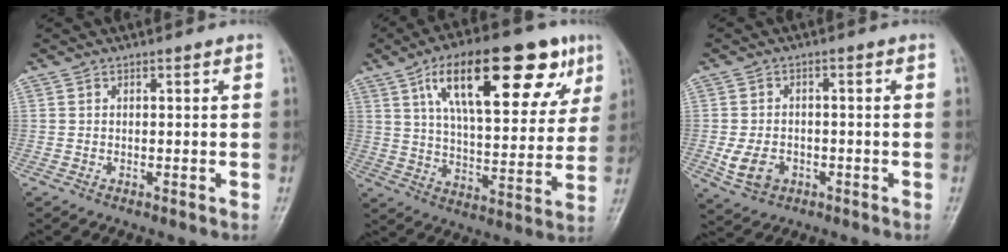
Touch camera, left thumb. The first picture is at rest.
{"total": 25.2, "force": [12.1, 9.9, 19.8], "torque": [-0.265, -0.010, 0.192]}
{"total": 5.9, "force": [-1.9, 4.5, 3.4], "torque": [-0.057, 0.007, -0.026]}